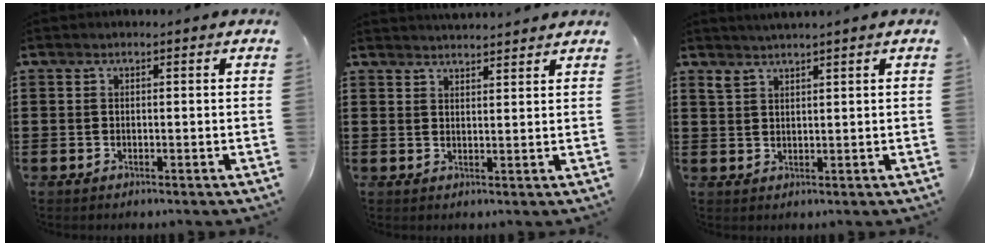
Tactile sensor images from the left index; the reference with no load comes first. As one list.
[{"total": 2.6, "force": [2.6, -0.2, -0.1], "torque": [-0.006, -0.007, 0.050]}, {"total": 1.6, "force": [1.5, -0.1, 0.5], "torque": [-0.013, 0.001, 0.031]}]